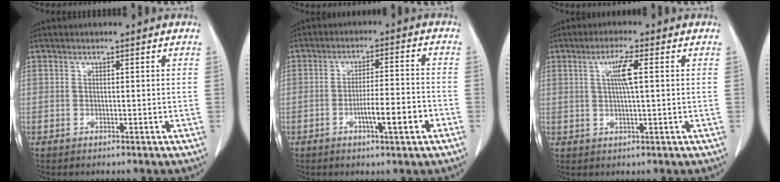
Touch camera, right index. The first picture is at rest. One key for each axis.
{"total": 6.9, "fx": -2.8, "fy": 0.6, "fz": 6.3, "tx": -0.097, "ty": 0.004, "tz": -0.042}
{"total": 4.4, "fx": 1.0, "fy": 0.2, "fz": 4.3, "tx": -0.080, "ty": 0.002, "tz": 0.017}